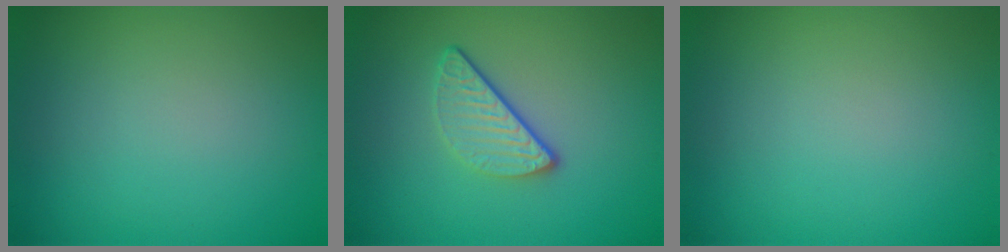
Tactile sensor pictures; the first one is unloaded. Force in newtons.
{"total": 3.0, "press": 2.3, "slide": 1.9}
{"total": 0.0}